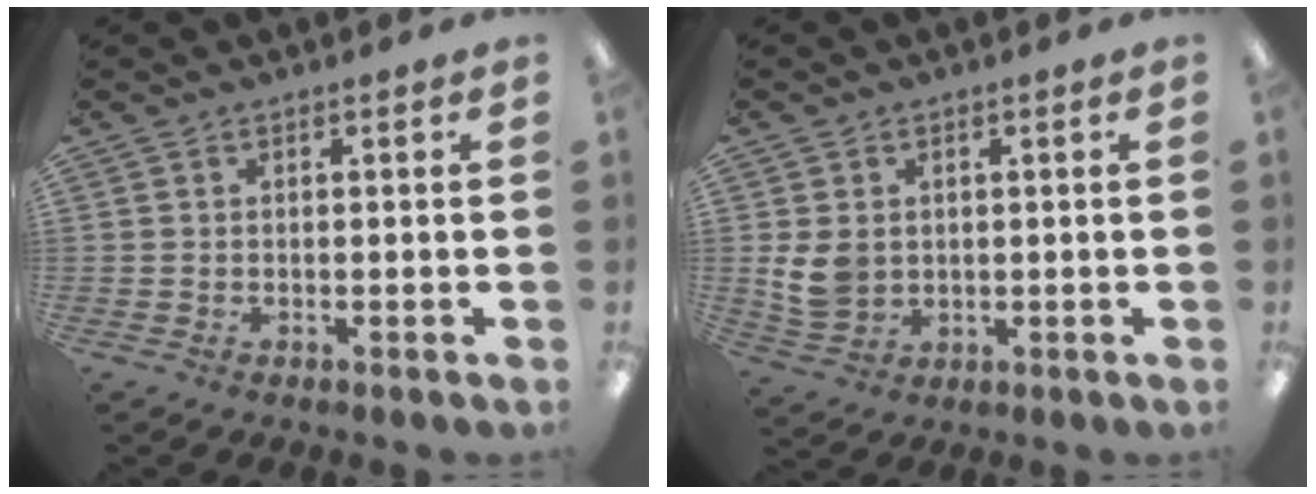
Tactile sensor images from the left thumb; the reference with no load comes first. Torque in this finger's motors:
{"motor_torque": [-0.11, 0.26, 0.08, -0.09, 0.02]}